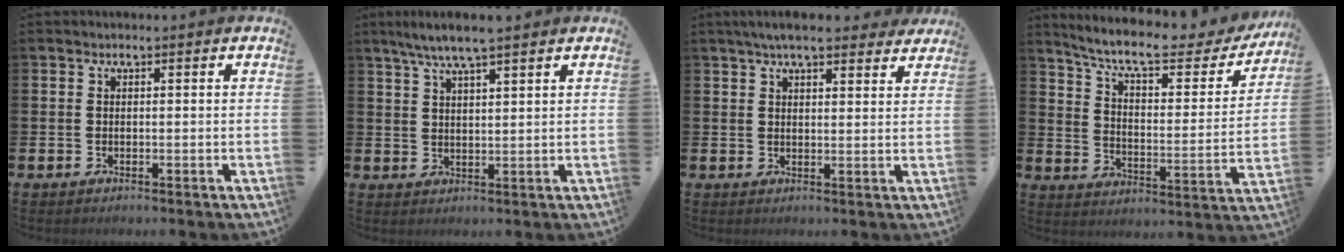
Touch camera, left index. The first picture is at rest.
{"total": 5.4, "force": [4.7, 0.3, 2.7], "torque": [-0.058, -0.011, 0.082]}
{"total": 5.4, "force": [4.9, 1.1, 2.1], "torque": [-0.040, -0.016, 0.086]}
{"total": 9.9, "force": [8.5, 2.2, 4.6], "torque": [-0.109, -0.056, 0.139]}